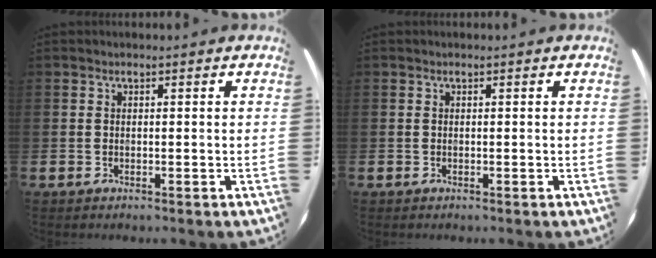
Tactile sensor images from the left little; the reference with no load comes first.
{"total": 0.0}